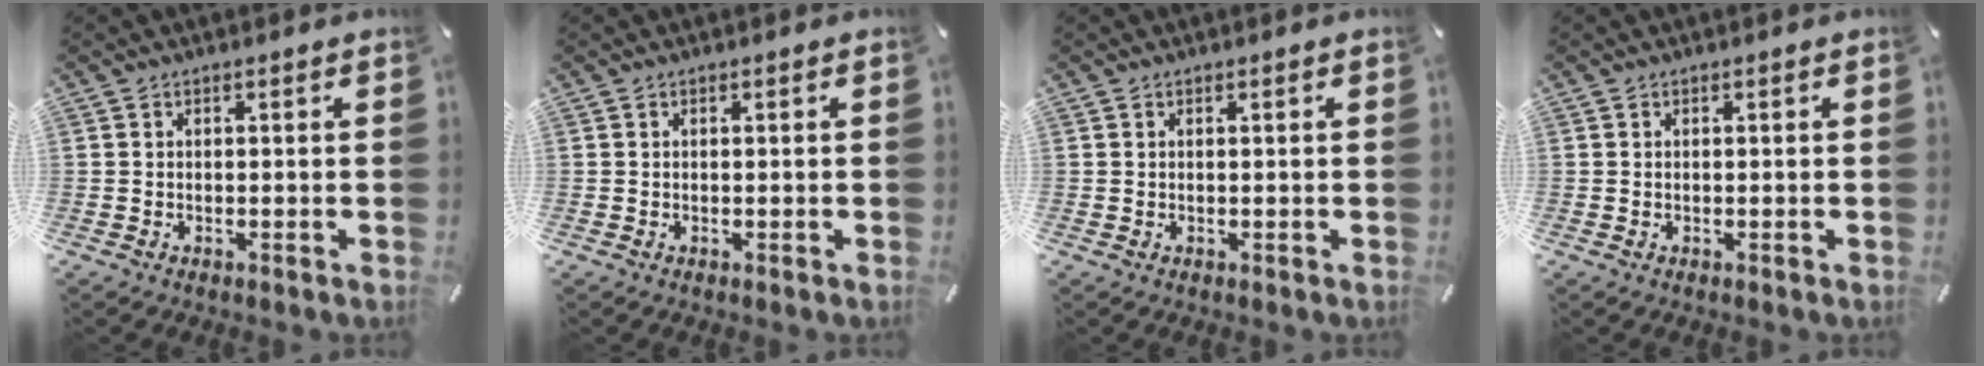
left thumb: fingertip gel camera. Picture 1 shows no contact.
{"total": 0.0}
{"total": 0.0}
{"total": 0.0}